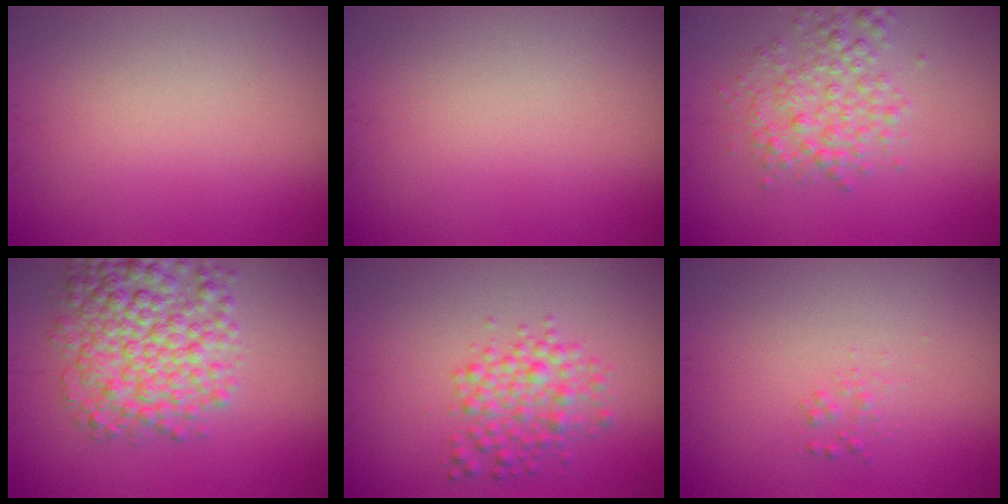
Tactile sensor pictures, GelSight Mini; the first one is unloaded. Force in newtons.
{"total": 0.0}
{"total": 3.3, "press": 3.3, "slide": 0.1}
{"total": 6.5, "press": 6.5, "slide": 0.1}
{"total": 3.3, "press": 3.3, "slide": 0.1}
{"total": 0.7, "press": 0.7, "slide": 0.0}